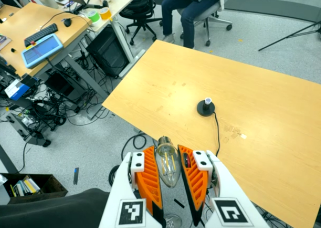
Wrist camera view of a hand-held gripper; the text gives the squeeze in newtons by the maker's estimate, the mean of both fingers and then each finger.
{"total": 15.5, "left": 16.7, "right": 14.3}